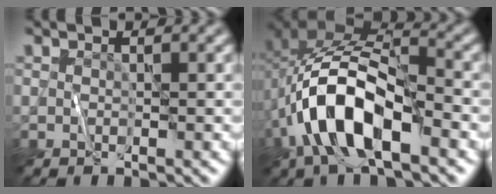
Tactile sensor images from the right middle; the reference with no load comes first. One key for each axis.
{"total": 10.6, "fx": -3.4, "fy": 4.9, "fz": 8.8, "tx": -0.183, "ty": 0.010, "tz": -0.068}